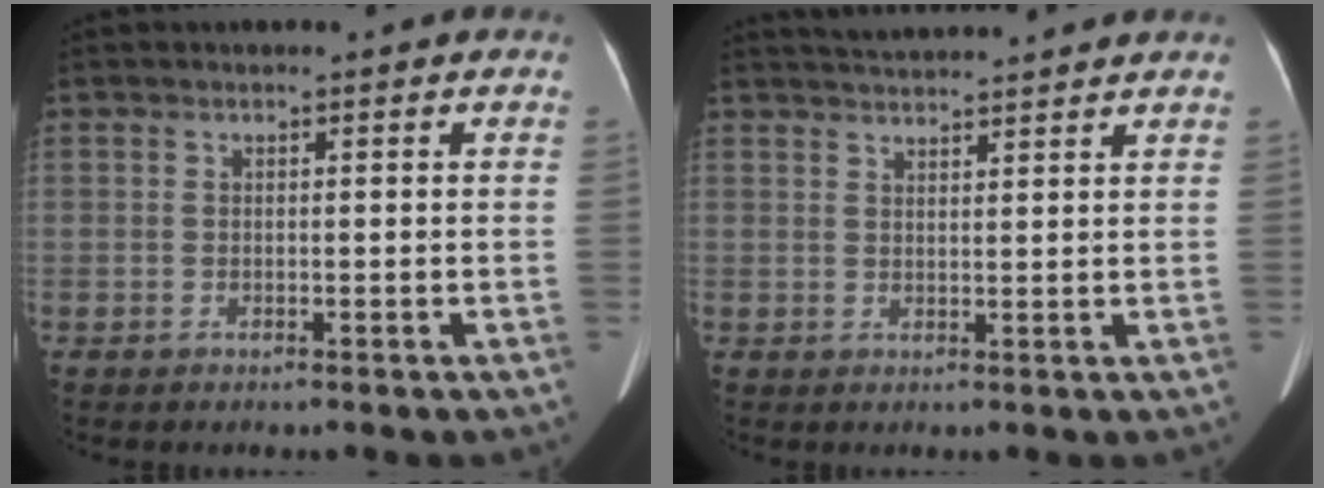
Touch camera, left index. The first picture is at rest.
{"total": 7.2, "force": [6.9, -0.3, 2.1], "torque": [-0.037, 0.023, 0.096]}